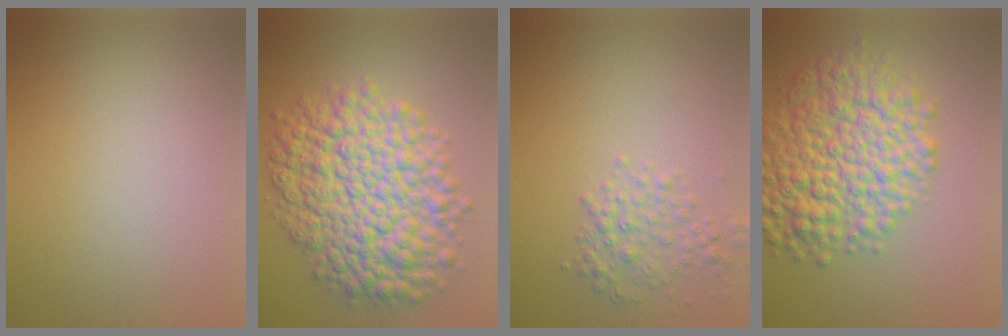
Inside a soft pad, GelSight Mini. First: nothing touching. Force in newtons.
{"total": 11.5, "press": 11.5, "slide": 0.2}
{"total": 2.8, "press": 2.8, "slide": 0.1}
{"total": 9.3, "press": 9.3, "slide": 0.0}